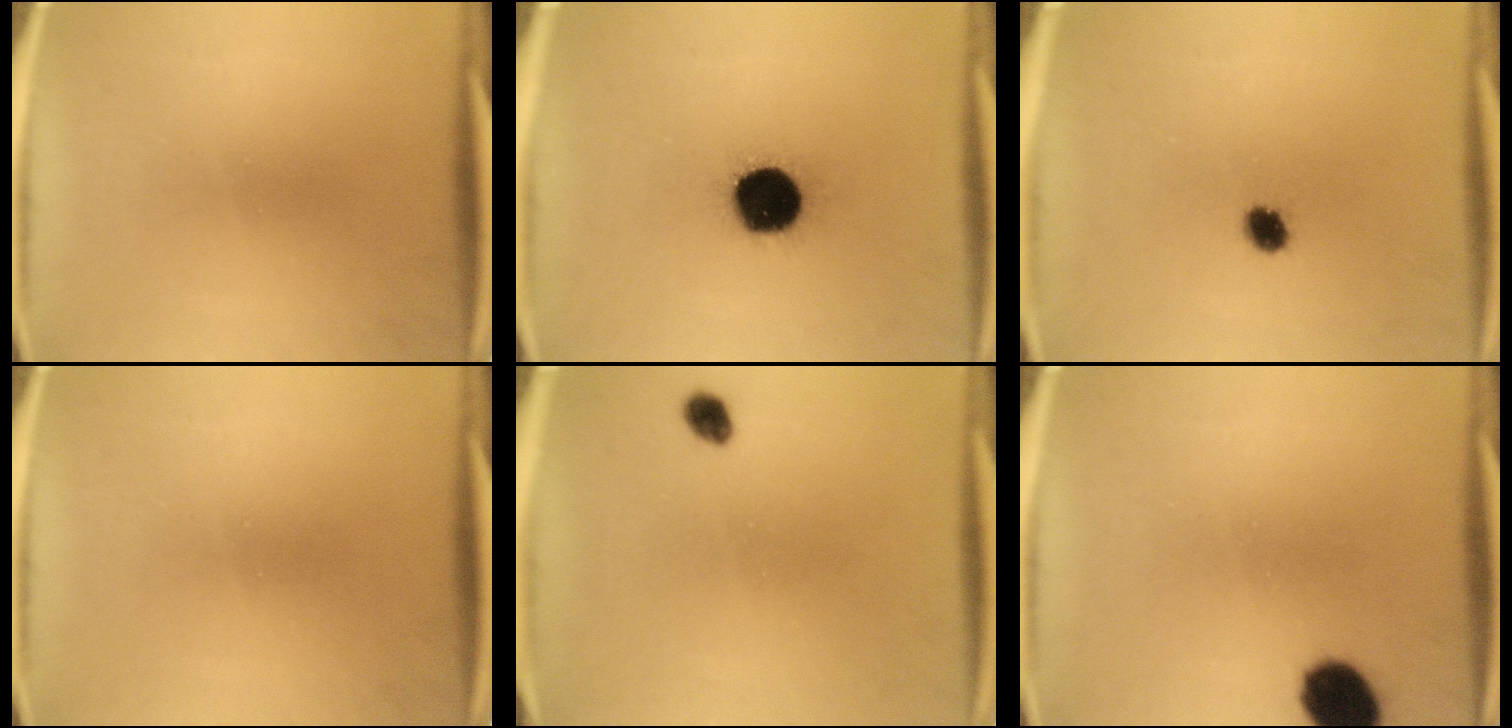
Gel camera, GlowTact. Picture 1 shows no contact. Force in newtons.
{"total": 17.6}
{"total": 3.3}
{"total": 0.0}
{"total": 2.0}
{"total": 8.9}